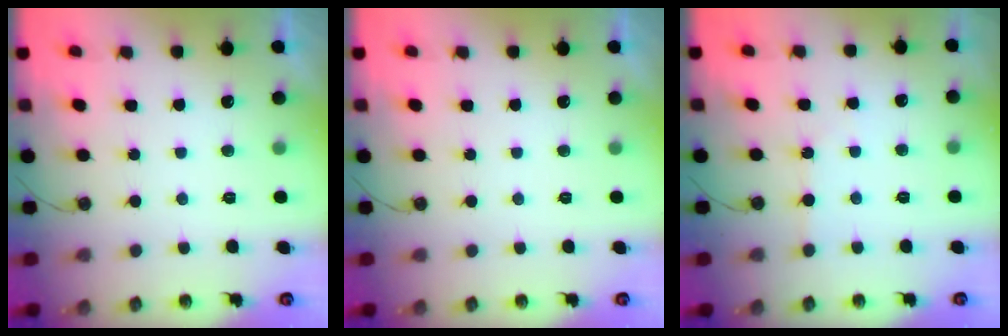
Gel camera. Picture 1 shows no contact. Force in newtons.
{"total": 0.0}
{"total": 1.9, "press": 1.8, "slide": 0.3}